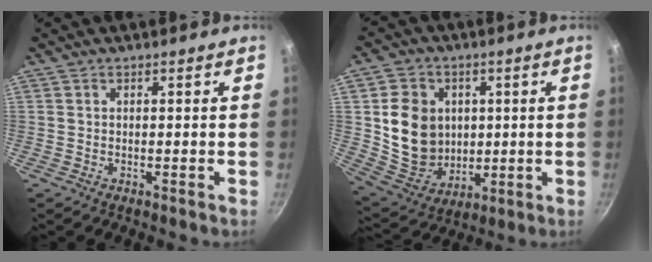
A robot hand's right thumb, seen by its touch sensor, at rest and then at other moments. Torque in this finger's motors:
{"motor_torque": [0.37, 2.52, 0.25, 0.68, 0.09]}